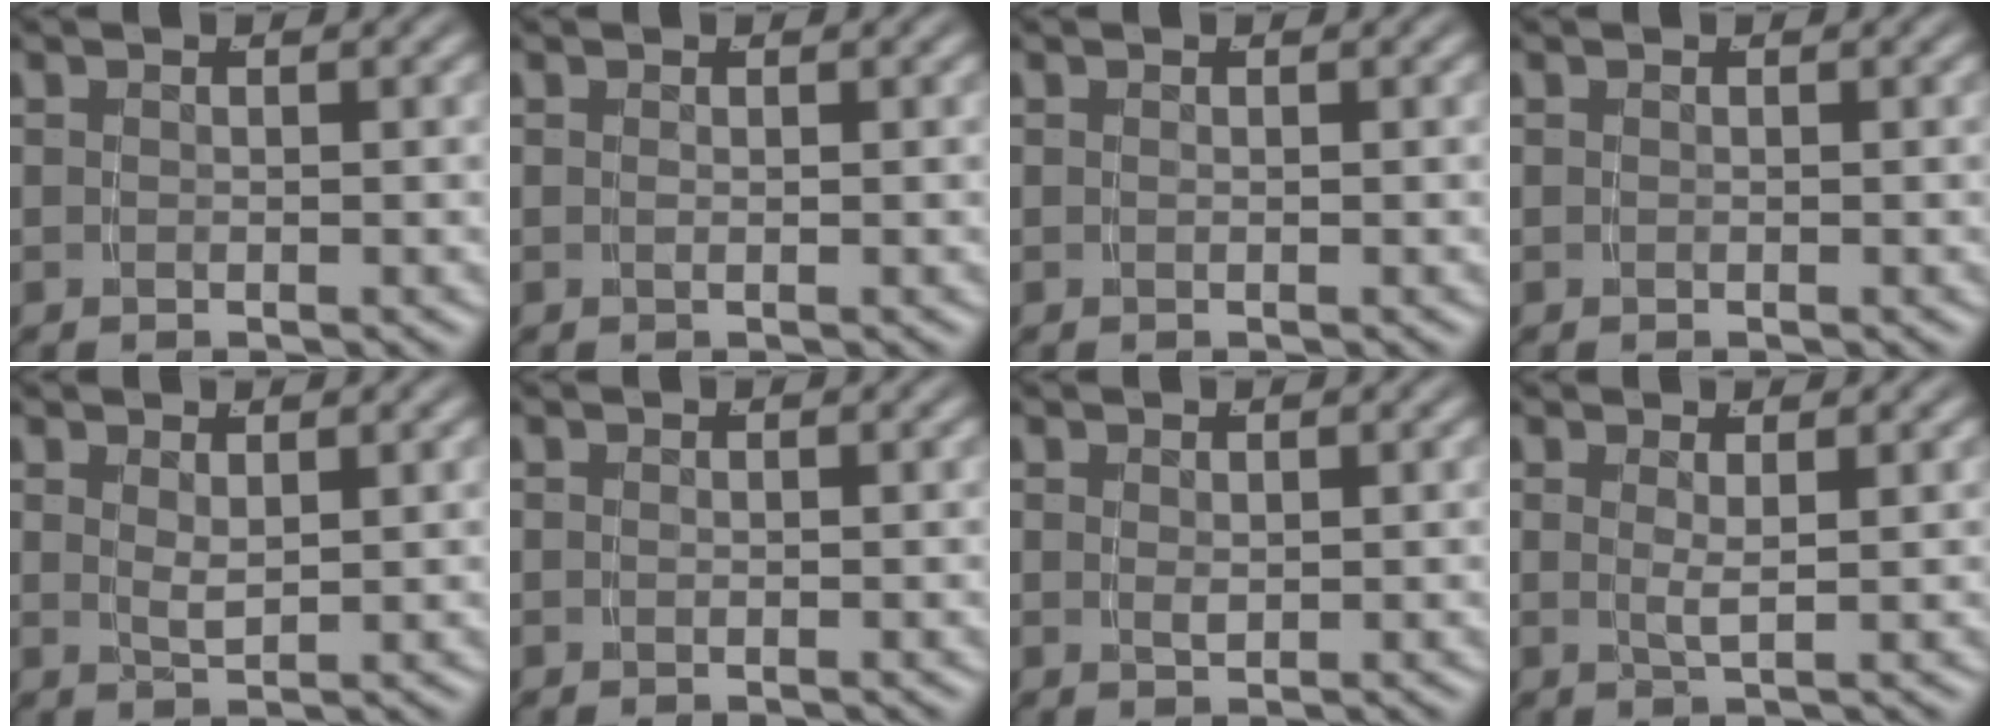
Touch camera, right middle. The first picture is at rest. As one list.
[{"total": 0.7, "force": [-0.1, -0.7, 0.2], "torque": [-0.005, -0.001, 0.003]}, {"total": 0.0}, {"total": 0.0}, {"total": 1.6, "force": [1.0, -0.3, 1.2], "torque": [-0.020, -0.008, 0.026]}, {"total": 0.0}, {"total": 0.7, "force": [0.4, -0.4, 0.4], "torque": [-0.006, -0.005, 0.014]}, {"total": 1.7, "force": [0.6, -0.8, 1.4], "torque": [-0.026, -0.007, 0.016]}]